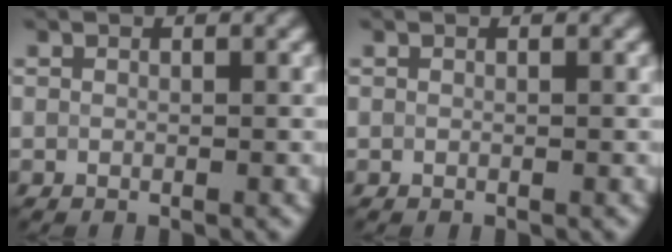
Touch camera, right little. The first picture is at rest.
{"total": 0.0}